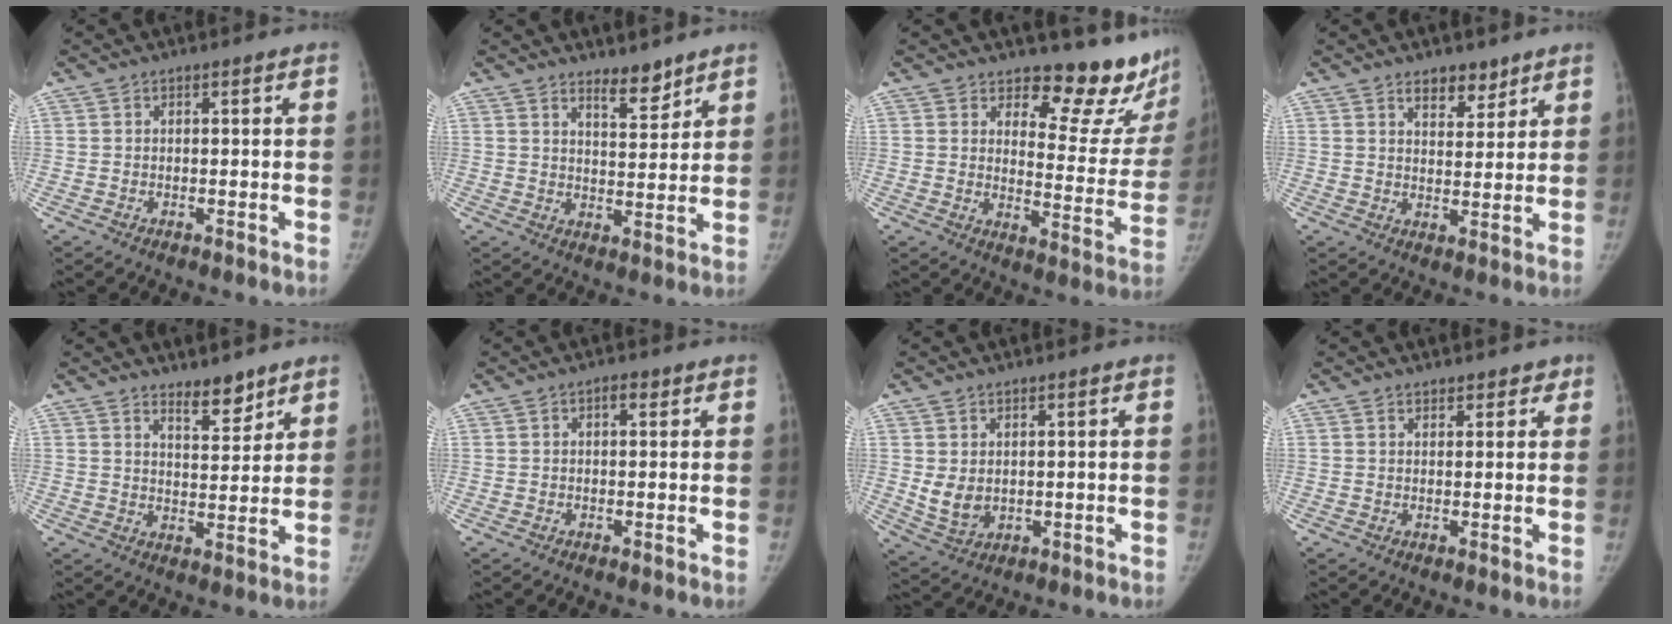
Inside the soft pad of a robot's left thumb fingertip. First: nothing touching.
{"total": 5.1, "force": [4.2, 1.6, 2.3], "torque": [-0.019, -0.038, 0.069]}
{"total": 15.8, "force": [14.1, 5.2, 4.8], "torque": [-0.001, -0.151, 0.164]}
{"total": 5.1, "force": [3.7, 2.6, 2.3], "torque": [-0.010, -0.027, 0.062]}
{"total": 5.5, "force": [4.5, 1.8, 2.5], "torque": [-0.019, -0.040, 0.073]}
{"total": 1.4, "force": [0.6, 0.6, 1.1], "torque": [-0.014, 0.002, 0.006]}
{"total": 4.7, "force": [0.8, 3.4, 3.1], "torque": [-0.046, -0.014, 0.030]}
{"total": 2.6, "force": [2.1, 1.4, 0.5], "torque": [0.023, -0.008, 0.022]}